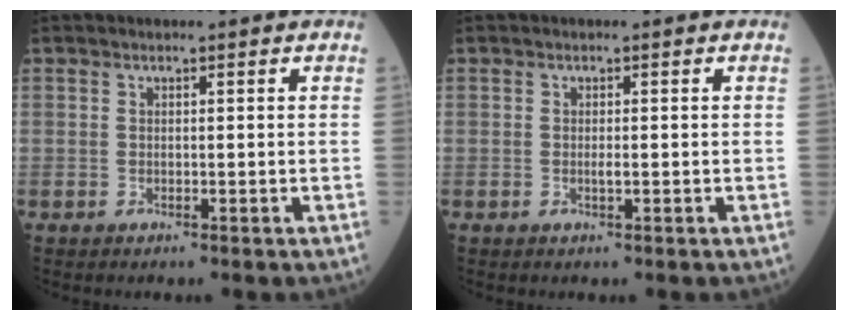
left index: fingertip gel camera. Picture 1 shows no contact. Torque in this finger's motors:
{"motor_torque": [0.18, 0.08, 0.00, 0.00]}